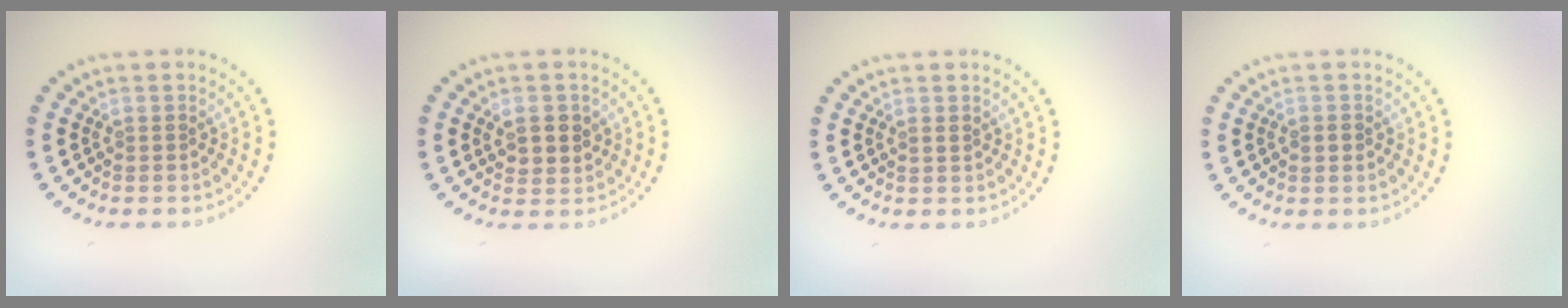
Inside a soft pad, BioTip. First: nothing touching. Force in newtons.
{"total": 2.6, "press": 2.5, "slide": 0.7}
{"total": 0.8, "press": 0.8, "slide": 0.1}
{"total": 1.3, "press": 1.3, "slide": 0.1}